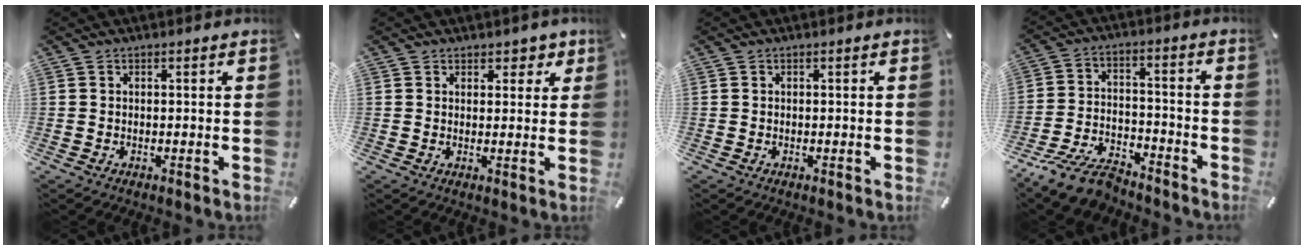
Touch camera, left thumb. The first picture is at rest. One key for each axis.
{"total": 2.9, "fx": 1.7, "fy": 2.2, "fz": 0.7, "tx": 0.013, "ty": -0.008, "tz": 0.024}
{"total": 0.0}
{"total": 11.3, "fx": -9.2, "fy": 4.1, "fz": 5.0, "tx": -0.095, "ty": 0.050, "tz": -0.176}